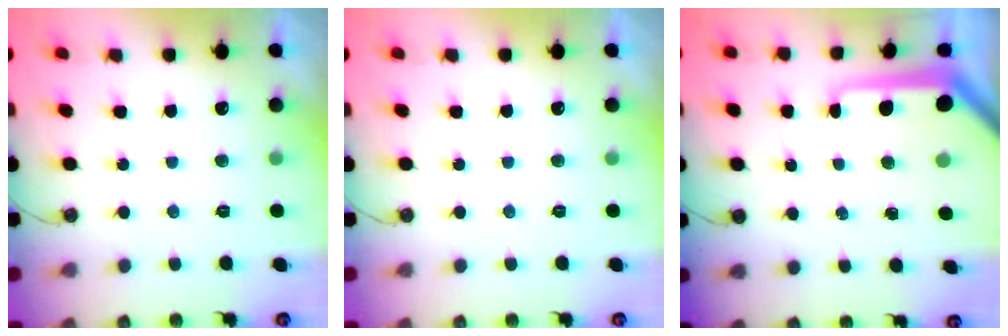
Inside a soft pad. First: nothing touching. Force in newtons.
{"total": 0.0}
{"total": 10.1, "press": 10.1, "slide": 1.1}